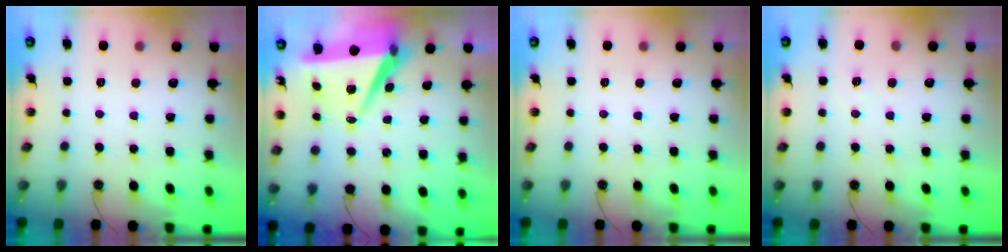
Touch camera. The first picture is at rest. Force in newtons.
{"total": 7.9, "press": 6.8, "slide": 4.1}
{"total": 0.0}
{"total": 7.0, "press": 5.4, "slide": 4.5}